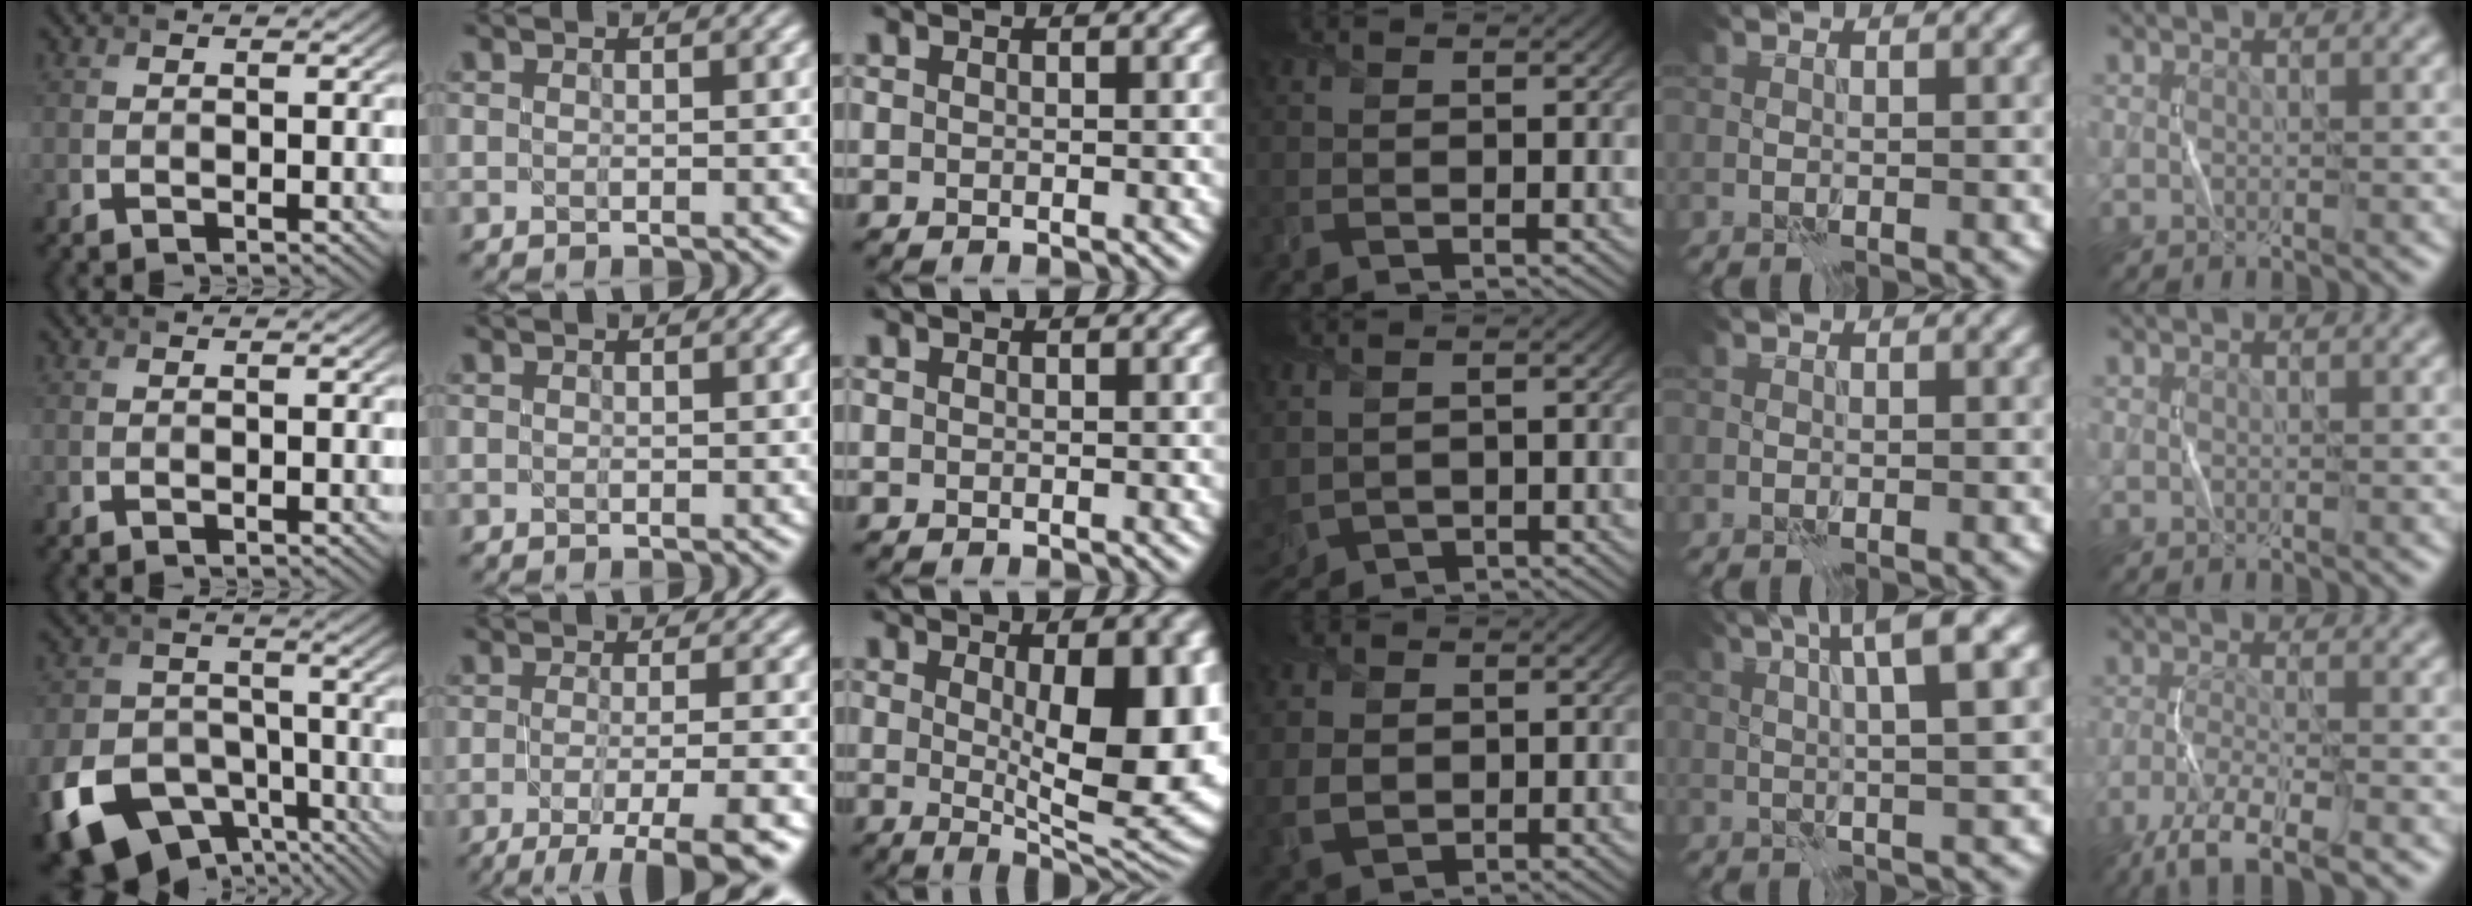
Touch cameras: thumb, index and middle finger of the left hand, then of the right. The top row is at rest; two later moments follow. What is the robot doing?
{"motion": "fold", "object": "shorts"}